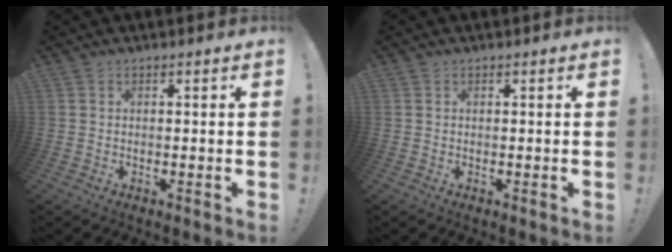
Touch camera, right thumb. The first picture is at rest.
{"total": 0.0}